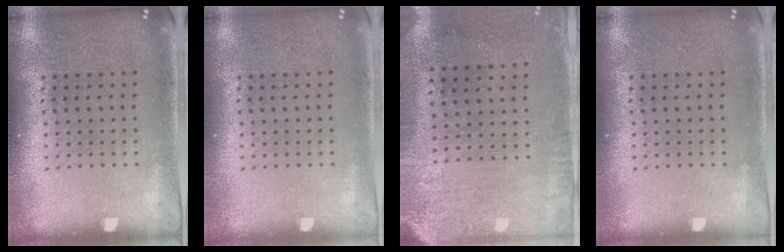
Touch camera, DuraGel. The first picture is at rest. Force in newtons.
{"total": 0.0}
{"total": 3.3, "press": 2.6, "slide": 2.0}
{"total": 0.0}